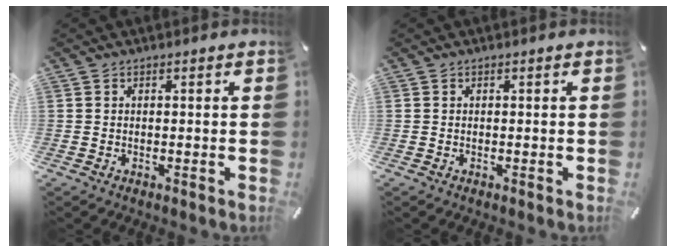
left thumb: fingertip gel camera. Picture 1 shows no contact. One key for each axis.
{"total": 0.0}